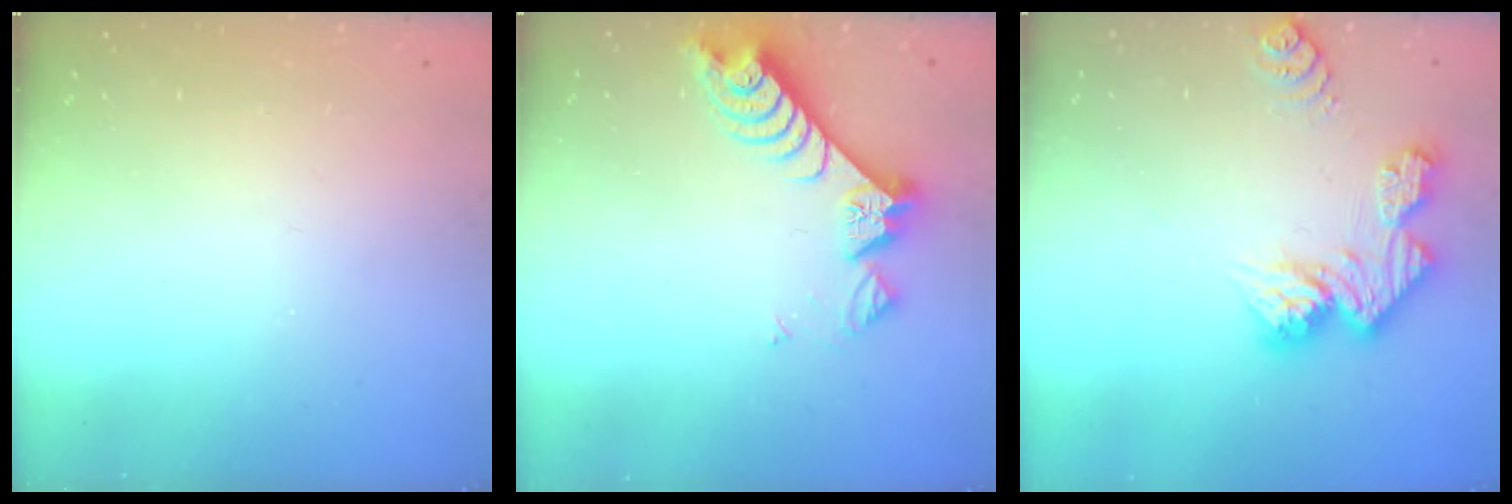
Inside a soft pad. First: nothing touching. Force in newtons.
{"total": 8.5, "press": 8.4, "slide": 0.8}
{"total": 12.0, "press": 12.0, "slide": 1.0}